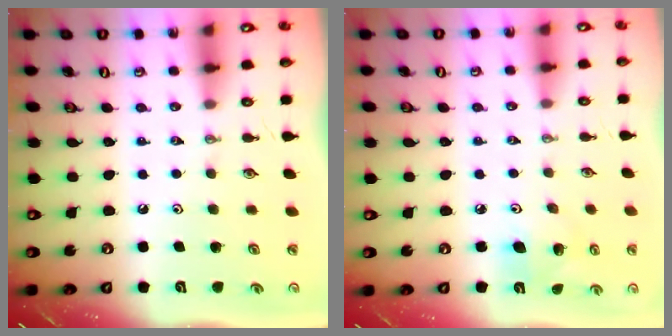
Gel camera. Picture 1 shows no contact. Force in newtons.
{"total": 7.8, "press": 7.7, "slide": 1.3}